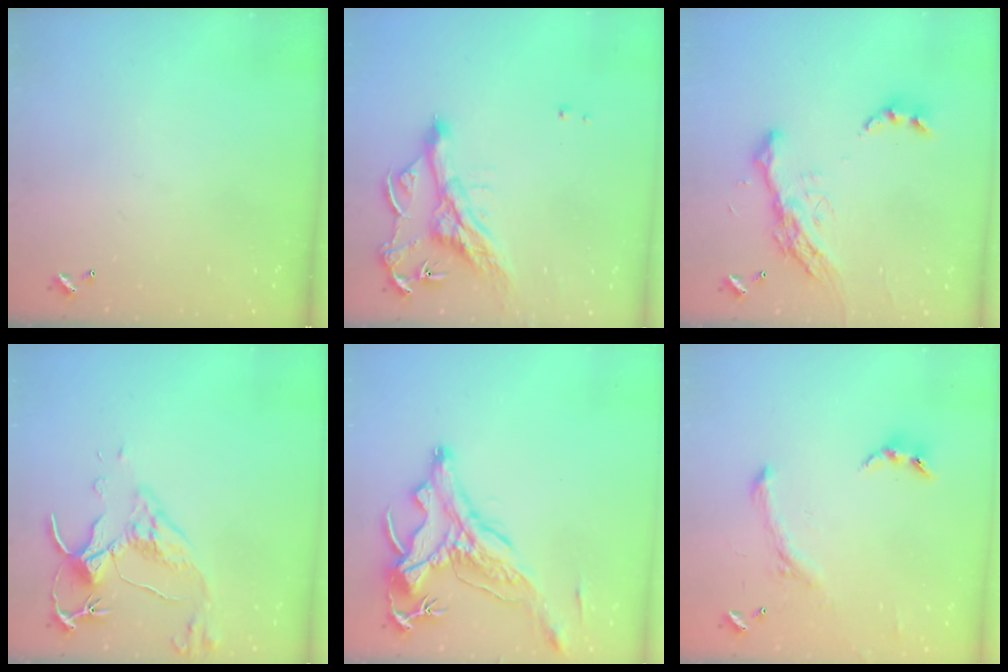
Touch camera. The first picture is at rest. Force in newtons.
{"total": 10.0, "press": 9.9, "slide": 1.1}
{"total": 16.9, "press": 16.8, "slide": 1.9}
{"total": 6.3, "press": 6.2, "slide": 1.2}
{"total": 5.1, "press": 4.8, "slide": 1.7}
{"total": 0.0}